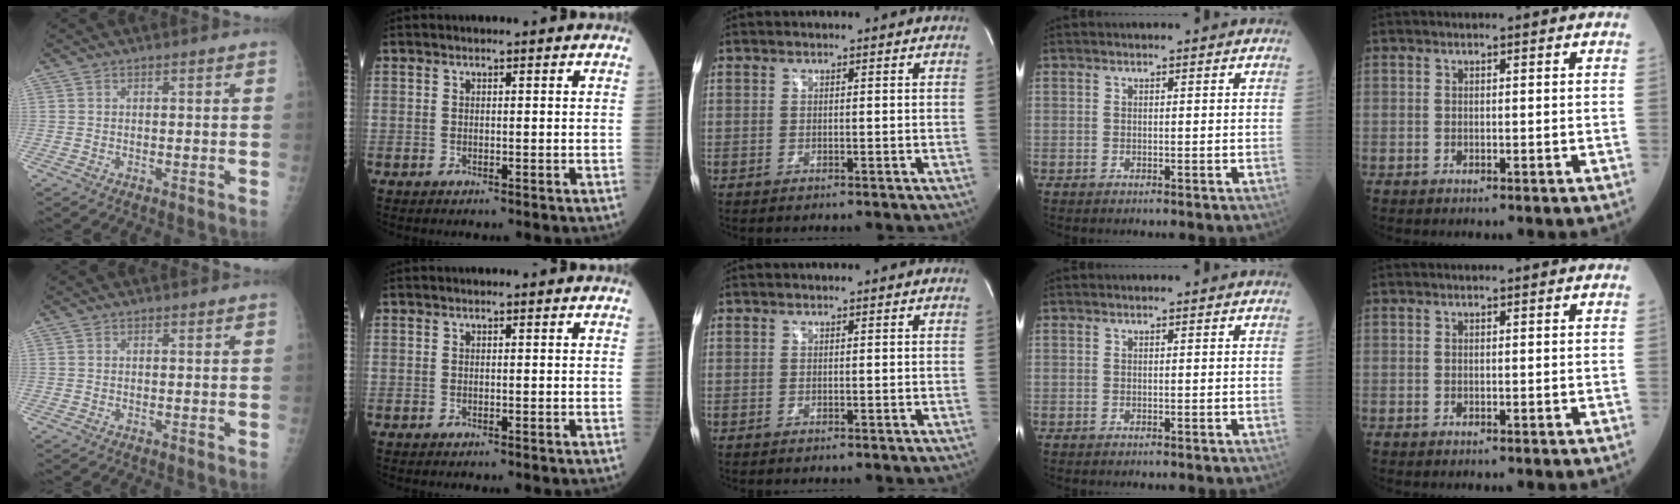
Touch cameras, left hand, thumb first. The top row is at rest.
{}